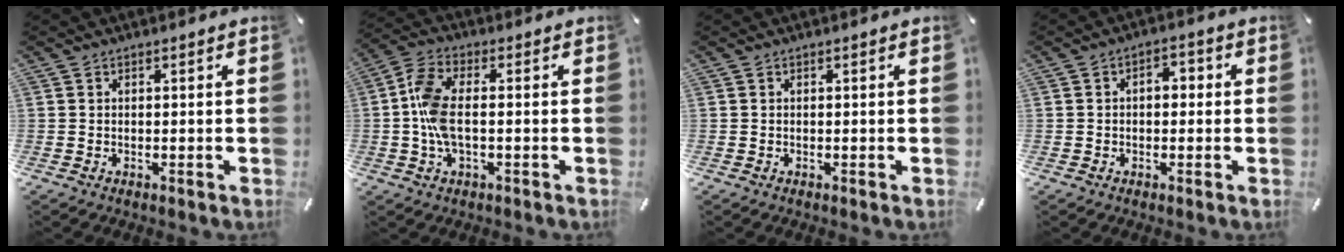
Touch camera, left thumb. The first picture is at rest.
{"total": 8.1, "force": [-0.7, 3.5, 7.2], "torque": [-0.166, -0.009, -0.015]}
{"total": 0.0}
{"total": 3.4, "force": [-0.4, 2.3, 2.5], "torque": [-0.041, 0.012, -0.014]}